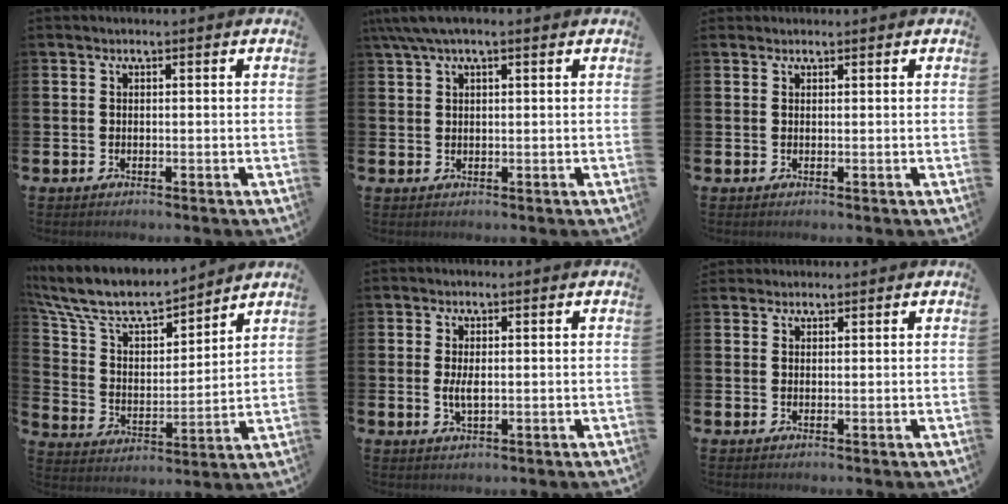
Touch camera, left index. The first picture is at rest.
{"total": 3.1, "force": [2.1, 0.8, 2.1], "torque": [-0.052, 0.006, 0.040]}
{"total": 0.9, "force": [0.8, 0.3, -0.1], "torque": [0.009, 0.000, 0.014]}
{"total": 9.3, "force": [8.5, 2.4, 3.0], "torque": [-0.108, -0.058, 0.148]}
{"total": 2.4, "force": [0.1, 0.9, 2.2], "torque": [-0.033, -0.002, -0.001]}
{"total": 1.7, "force": [1.6, 0.6, -0.2], "torque": [0.008, -0.001, 0.029]}